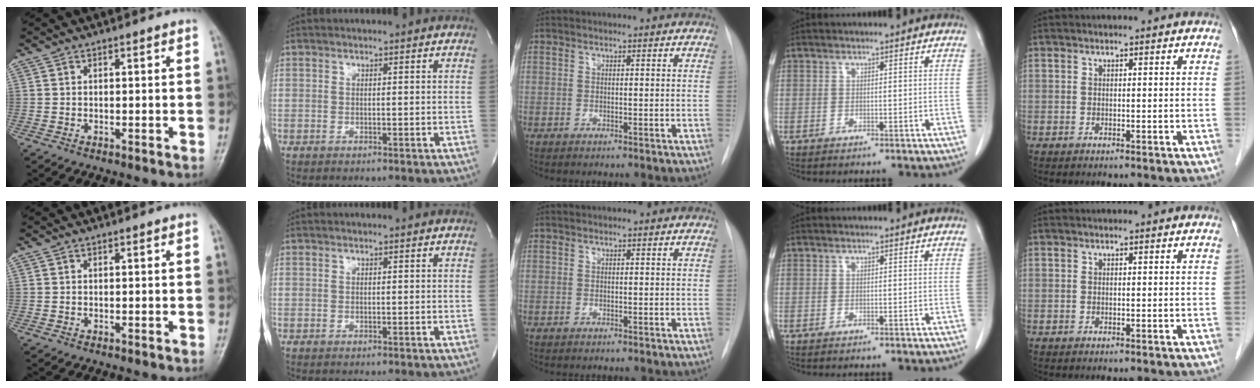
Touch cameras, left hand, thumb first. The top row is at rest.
{}